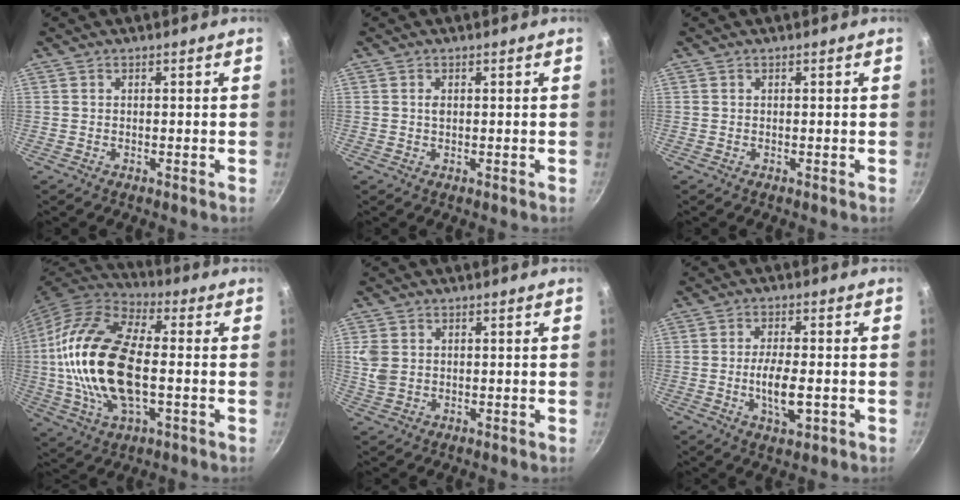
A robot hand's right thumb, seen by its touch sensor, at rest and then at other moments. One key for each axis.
{"total": 0.9, "fx": 0.2, "fy": 0.6, "fz": 0.7, "tx": -0.011, "ty": 0.000, "tz": 0.002}
{"total": 0.0}
{"total": 23.3, "fx": -1.2, "fy": 11.1, "fz": 20.4, "tx": -0.426, "ty": 0.012, "tz": -0.025}
{"total": 4.2, "fx": 0.6, "fy": 3.2, "fz": 2.6, "tx": -0.057, "ty": 0.001, "tz": 0.017}
{"total": 6.8, "fx": -1.4, "fy": 2.9, "fz": 6.0, "tx": -0.106, "ty": -0.001, "tz": -0.022}